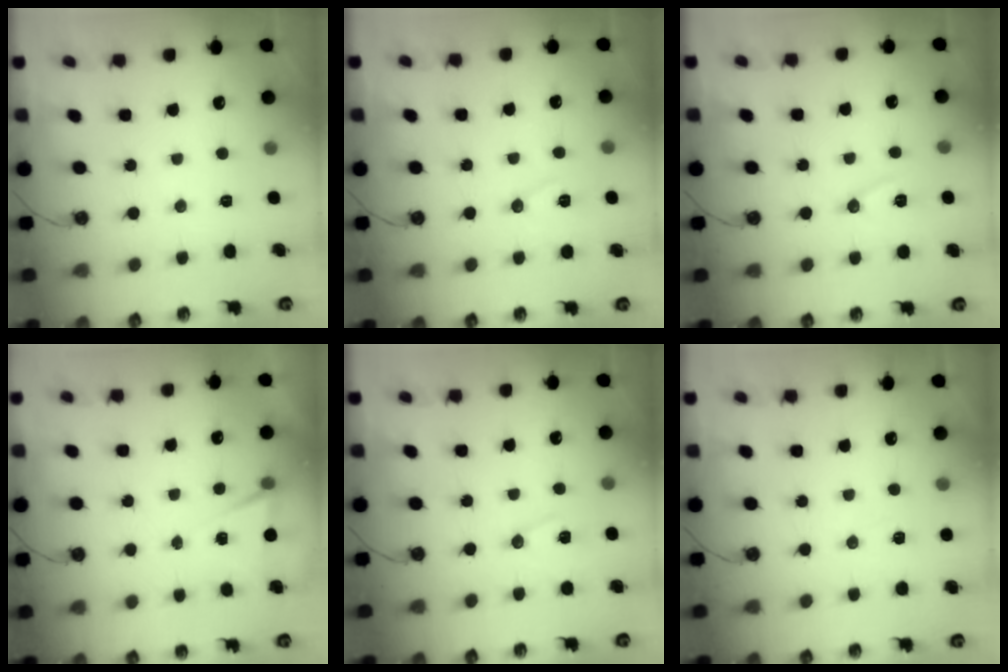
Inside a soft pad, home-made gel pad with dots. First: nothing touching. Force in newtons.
{"total": 7.2, "press": 6.2, "slide": 3.7}
{"total": 8.6, "press": 7.8, "slide": 3.6}
{"total": 5.4, "press": 3.2, "slide": 4.3}
{"total": 7.2, "press": 7.1, "slide": 0.8}
{"total": 3.3, "press": 3.0, "slide": 1.4}